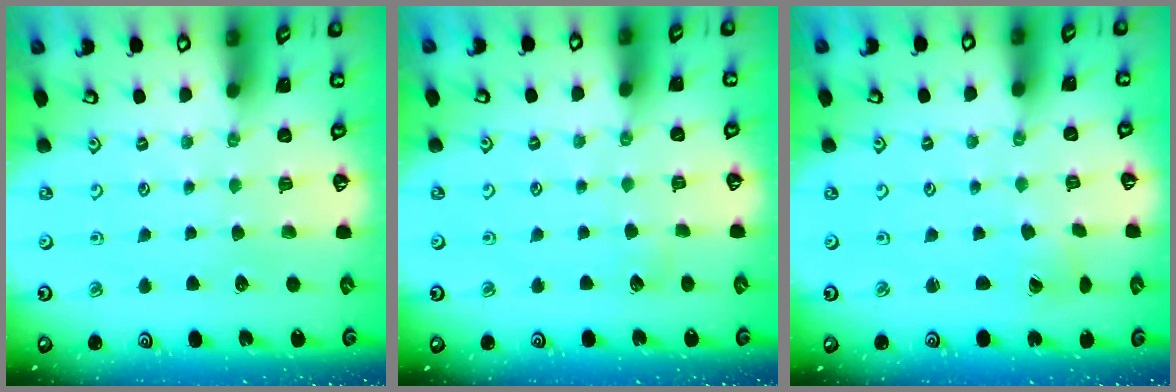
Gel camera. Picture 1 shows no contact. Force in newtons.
{"total": 1.8, "press": 1.8, "slide": 0.2}
{"total": 1.3, "press": 1.3, "slide": 0.1}